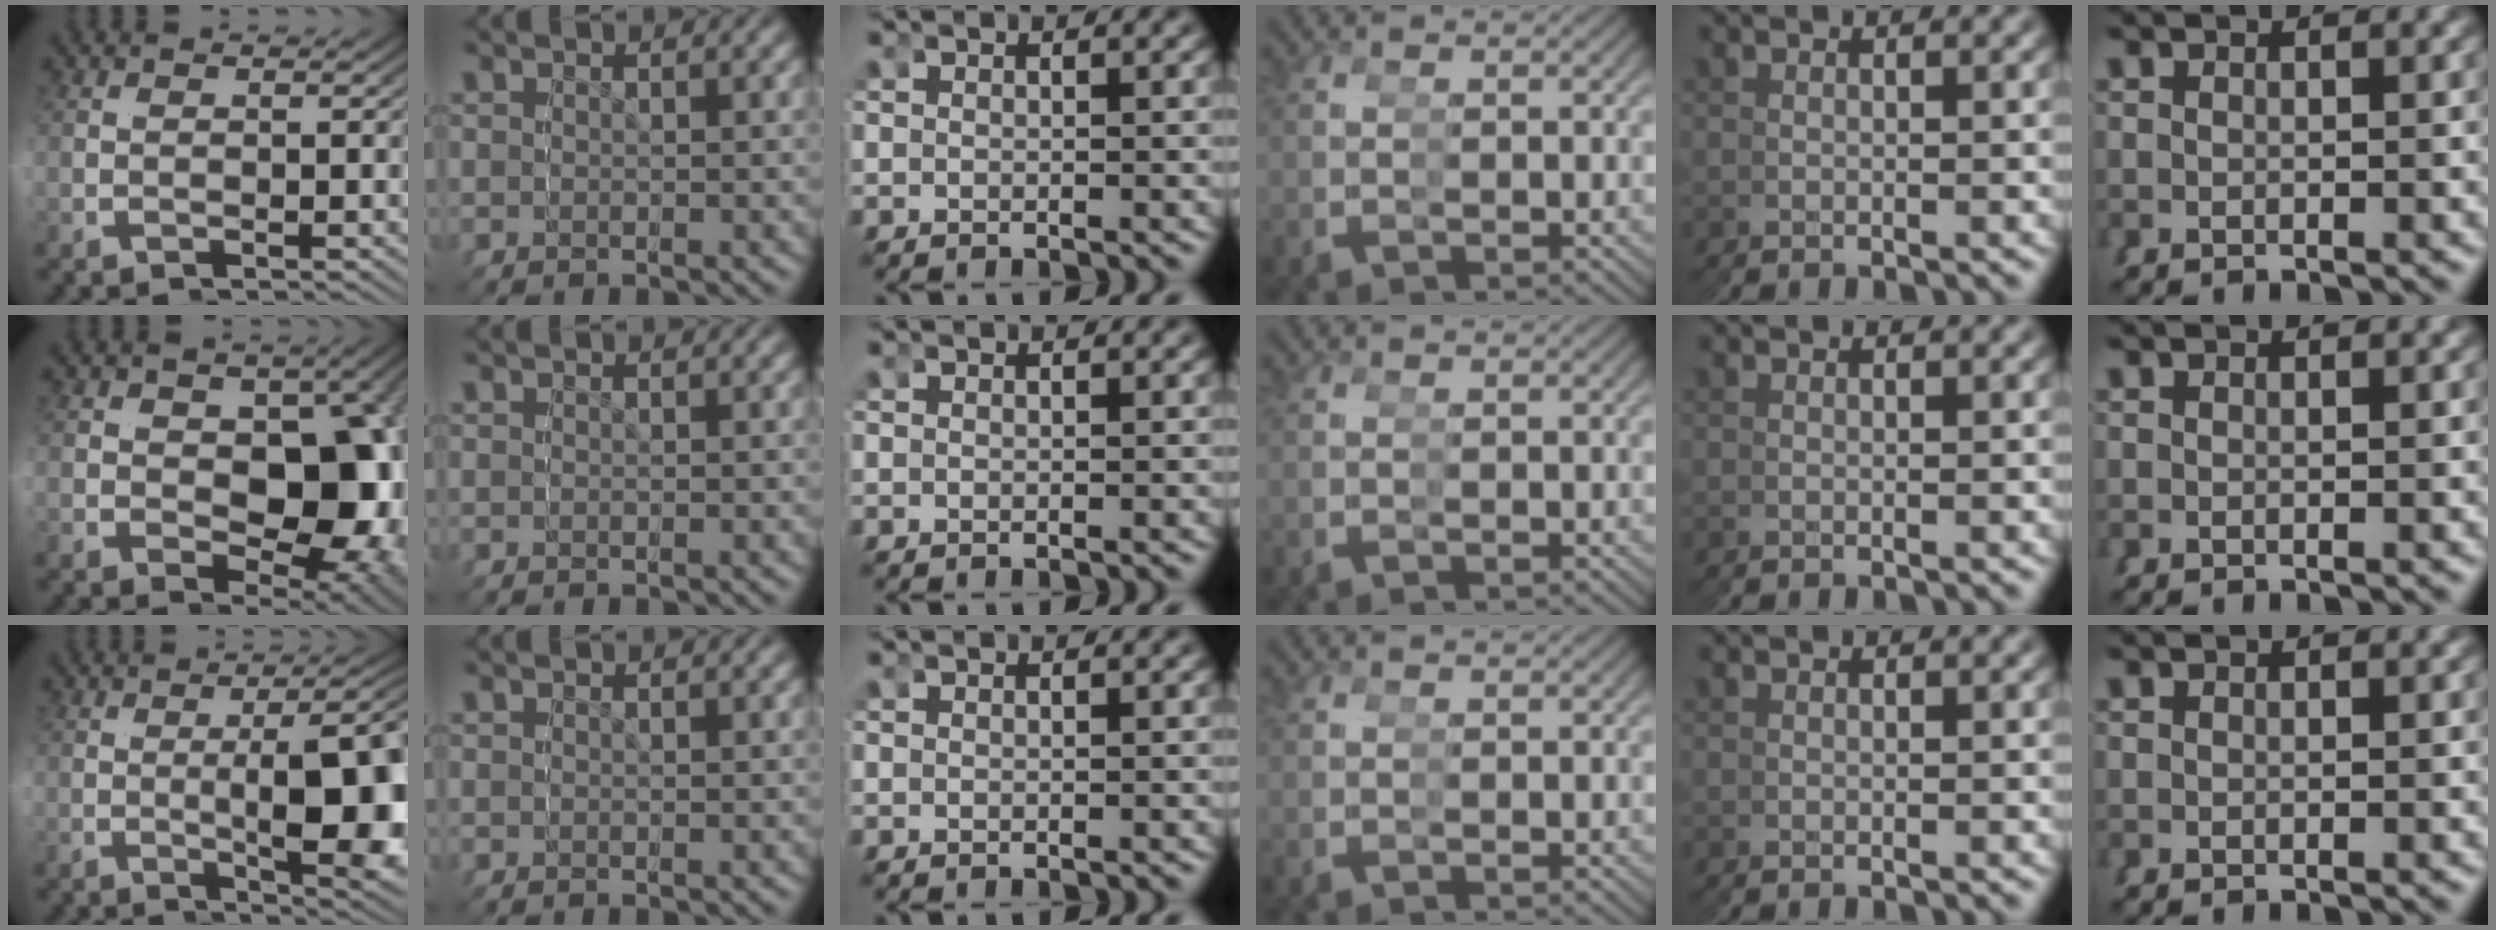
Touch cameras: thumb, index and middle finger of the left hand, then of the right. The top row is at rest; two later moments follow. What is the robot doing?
{"motion": "grasp_and_lifting", "object": "condiment"}